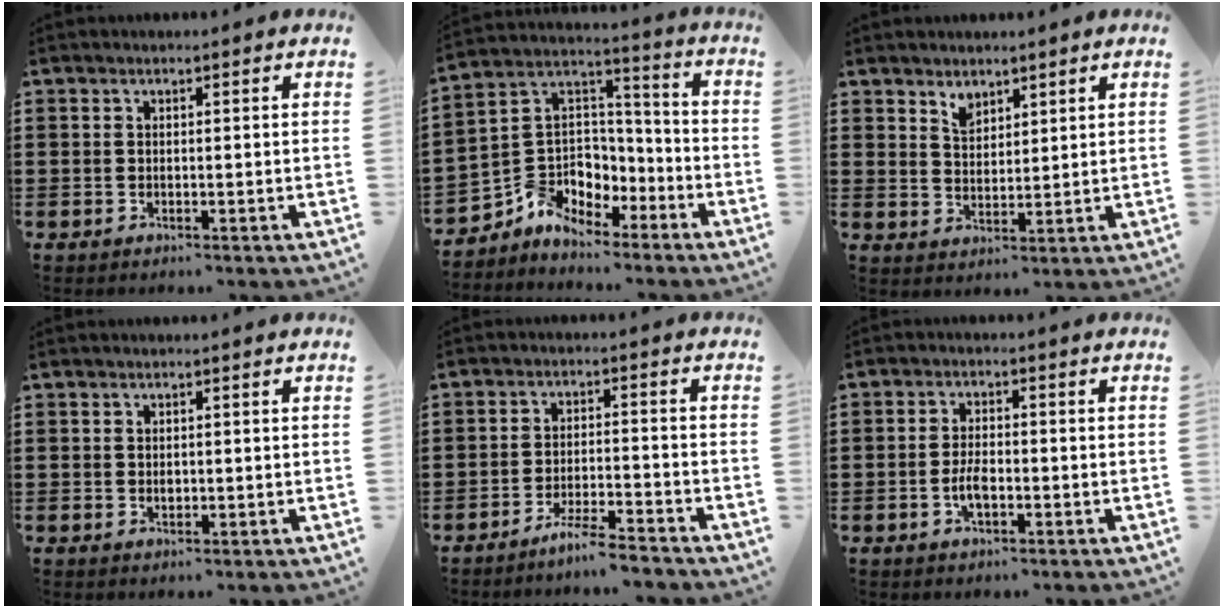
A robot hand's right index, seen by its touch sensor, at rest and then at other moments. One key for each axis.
{"total": 6.0, "fx": -3.3, "fy": 5.0, "fz": 0.3, "tx": -0.045, "ty": -0.016, "tz": -0.069}
{"total": 2.8, "fx": 2.3, "fy": 1.6, "fz": 0.4, "tx": -0.015, "ty": 0.003, "tz": 0.045}
{"total": 1.0, "fx": 0.0, "fy": 0.6, "fz": 0.8, "tx": -0.016, "ty": 0.002, "tz": 0.000}
{"total": 5.0, "fx": -4.6, "fy": -0.1, "fz": 2.0, "tx": -0.040, "ty": -0.004, "tz": -0.089}
{"total": 3.5, "fx": -1.2, "fy": 1.6, "fz": 2.9, "tx": -0.068, "ty": -0.002, "tz": -0.025}